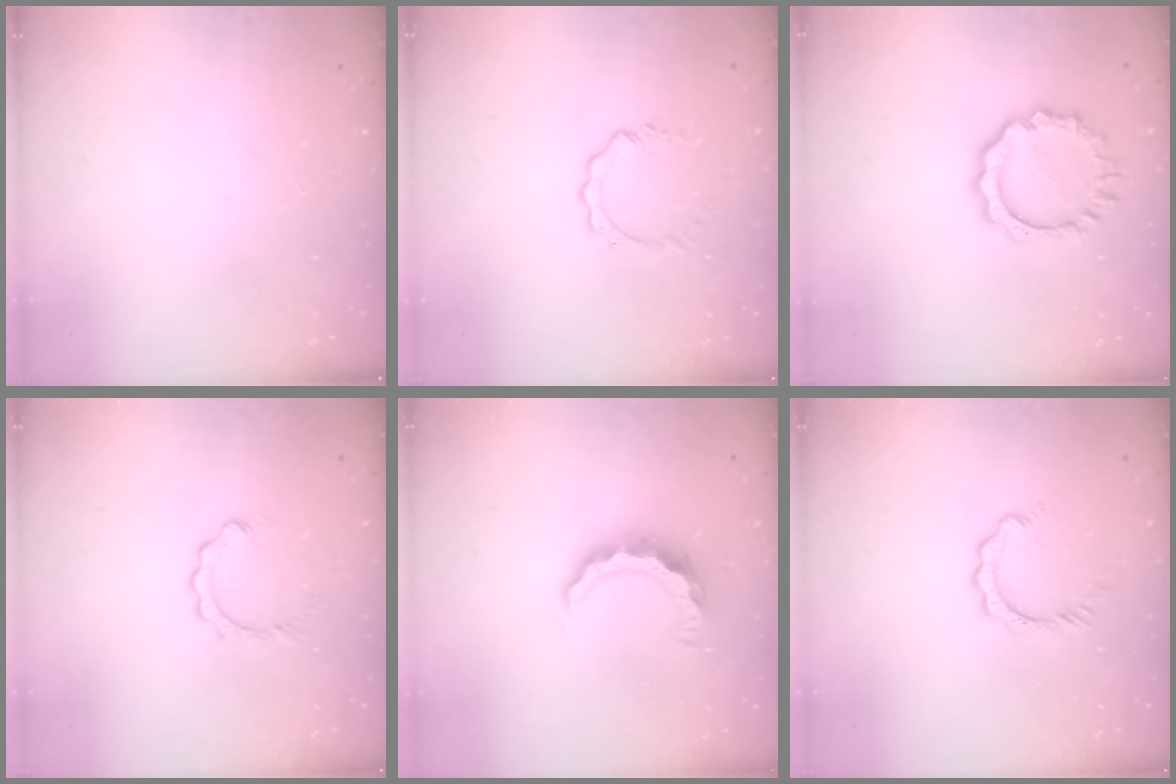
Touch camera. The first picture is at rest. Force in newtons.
{"total": 3.9, "press": 3.9, "slide": 0.4}
{"total": 8.9, "press": 8.9, "slide": 0.6}
{"total": 3.3, "press": 3.3, "slide": 0.3}
{"total": 7.8, "press": 7.8, "slide": 0.7}
{"total": 2.8, "press": 2.7, "slide": 0.4}